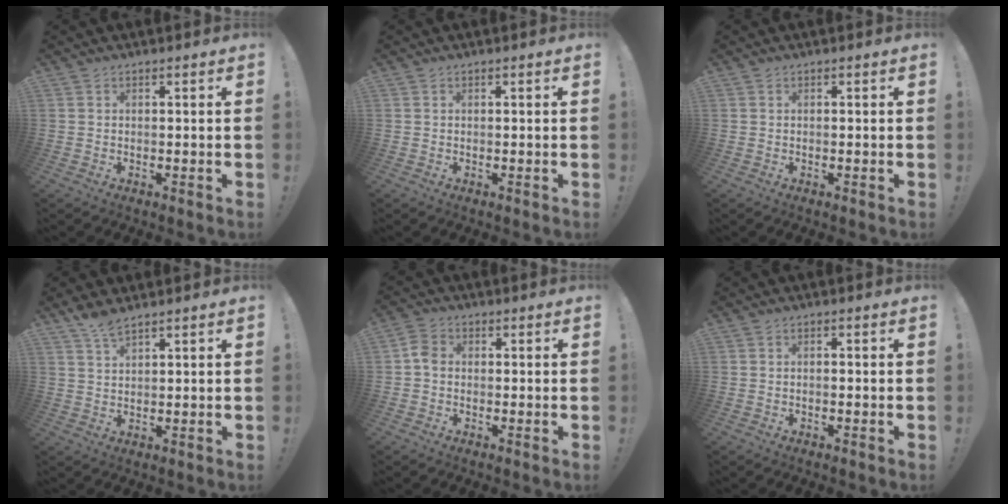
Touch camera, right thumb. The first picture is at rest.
{"total": 0.0}
{"total": 0.0}
{"total": 4.2, "force": [3.4, 1.0, 2.2], "torque": [-0.040, -0.020, 0.060]}
{"total": 4.6, "force": [-0.5, 3.4, 3.0], "torque": [-0.058, 0.015, -0.006]}
{"total": 1.1, "force": [-0.9, 0.1, 0.7], "torque": [-0.015, 0.003, -0.015]}